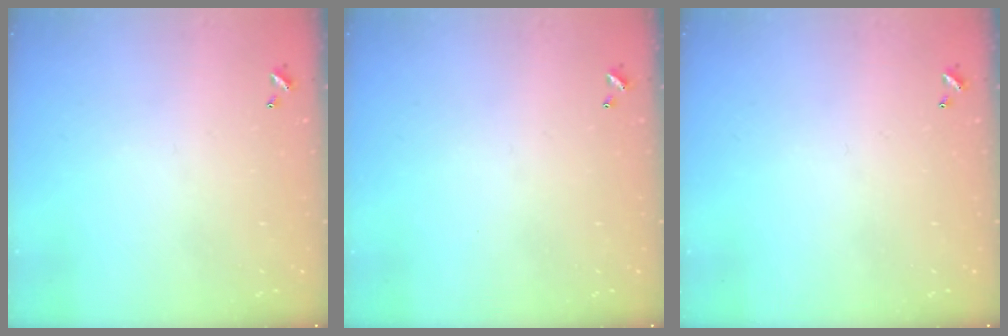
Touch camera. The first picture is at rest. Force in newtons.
{"total": 0.0}
{"total": 0.0}